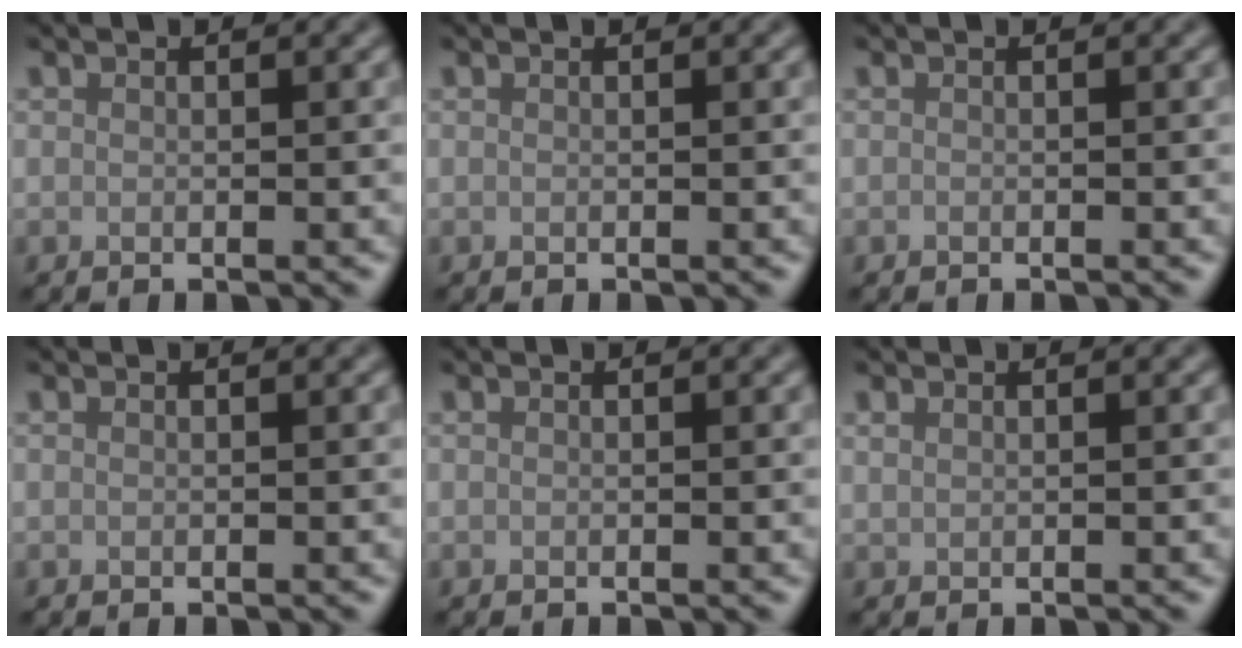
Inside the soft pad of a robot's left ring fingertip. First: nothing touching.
{"total": 0.0}
{"total": 0.0}
{"total": 0.0}
{"total": 0.0}
{"total": 0.5, "force": [0.4, 0.2, 0.2], "torque": [-0.007, 0.003, 0.011]}